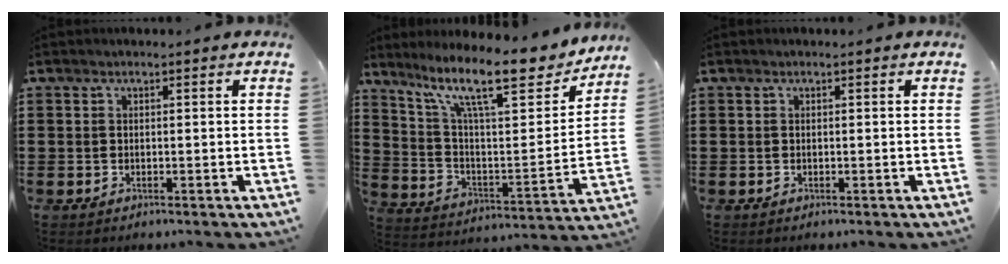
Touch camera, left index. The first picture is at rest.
{"total": 14.4, "force": [10.8, 2.6, 9.1], "torque": [-0.182, -0.061, 0.177]}
{"total": 0.0}